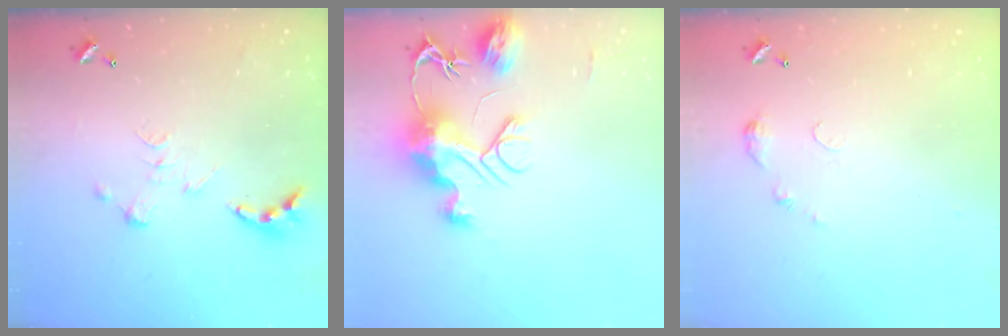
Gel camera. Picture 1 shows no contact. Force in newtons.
{"total": 13.2, "press": 13.2, "slide": 1.1}
{"total": 4.7, "press": 4.6, "slide": 0.7}